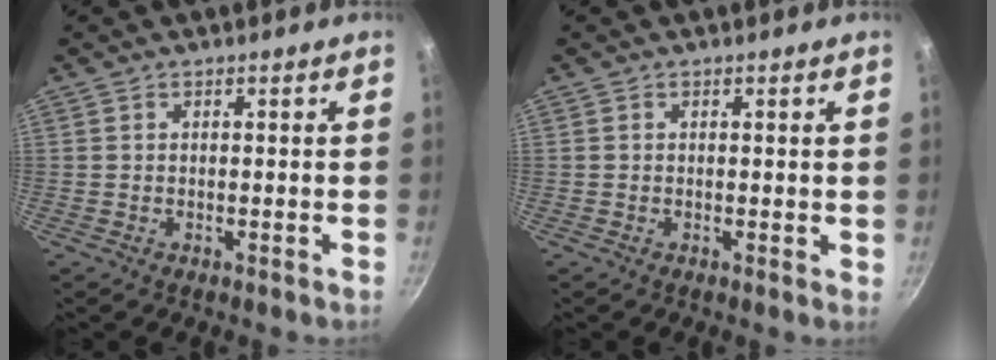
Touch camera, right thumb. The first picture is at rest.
{"total": 0.7, "force": [0.2, 0.3, 0.6], "torque": [-0.004, -0.001, 0.001]}